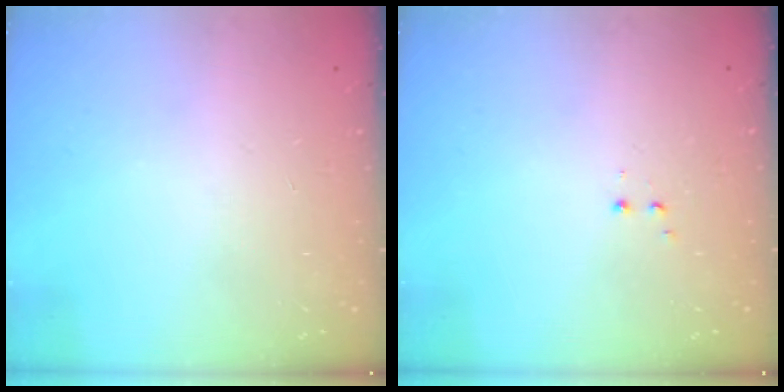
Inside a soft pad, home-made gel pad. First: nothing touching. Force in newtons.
{"total": 1.2, "press": 1.1, "slide": 0.5}